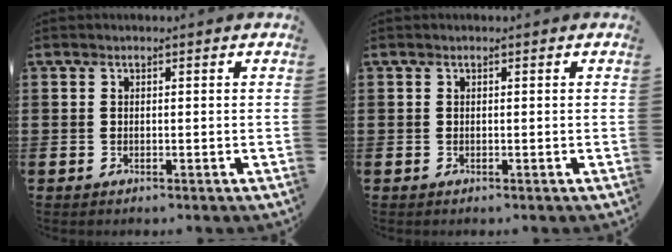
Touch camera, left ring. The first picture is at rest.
{"total": 0.0}